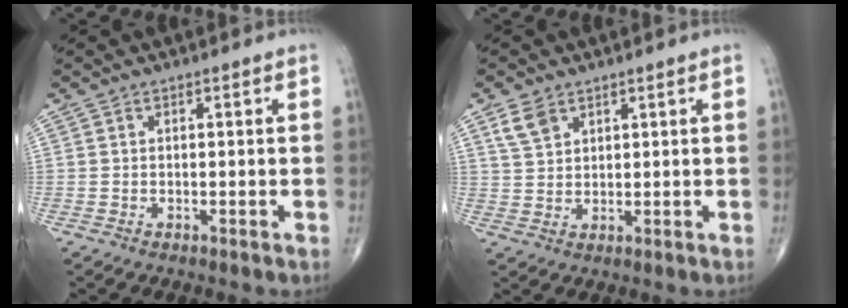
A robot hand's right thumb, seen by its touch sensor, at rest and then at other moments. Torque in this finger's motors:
{"motor_torque": [-0.36, 0.36, 0.23, 0.18, 0.00]}